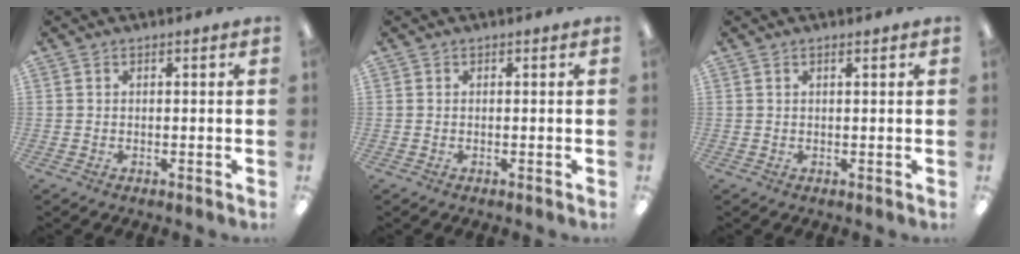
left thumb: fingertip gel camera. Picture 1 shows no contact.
{"total": 0.0}
{"total": 1.2, "force": [0.6, 0.1, 1.0], "torque": [-0.021, 0.000, 0.010]}